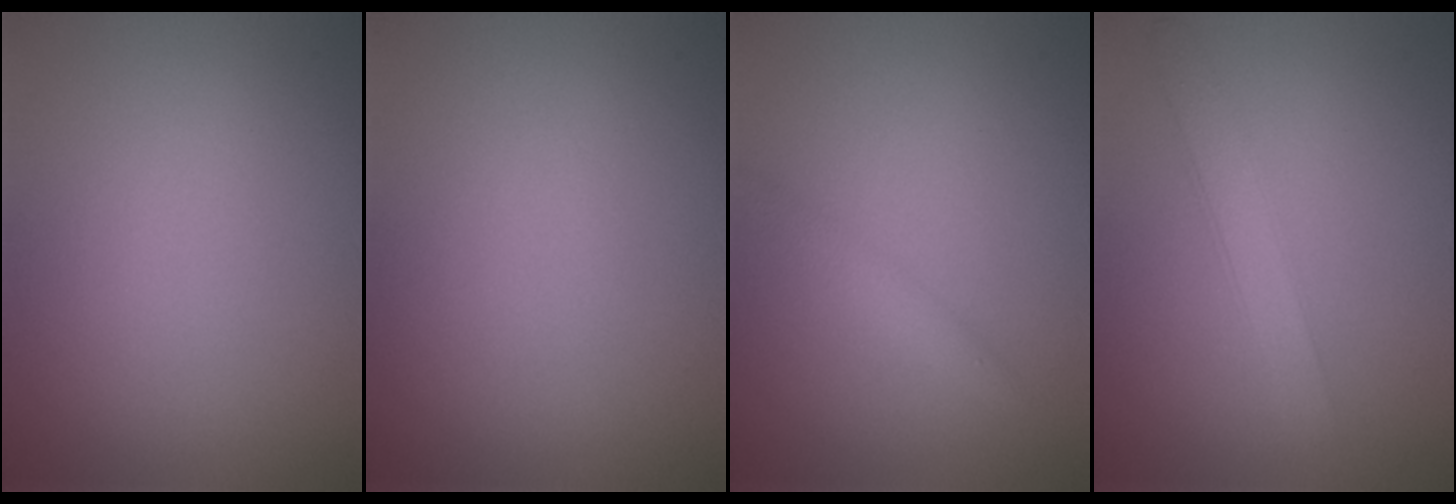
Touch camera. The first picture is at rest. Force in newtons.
{"total": 0.0}
{"total": 1.4, "press": 1.4, "slide": 0.0}
{"total": 2.4, "press": 2.4, "slide": 0.2}